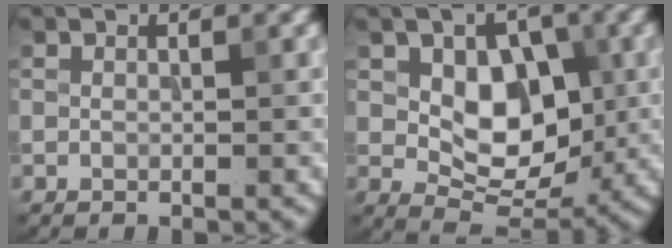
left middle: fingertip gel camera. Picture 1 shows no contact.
{"total": 6.5, "force": [0.6, 4.3, 4.8], "torque": [-0.070, -0.011, 0.013]}